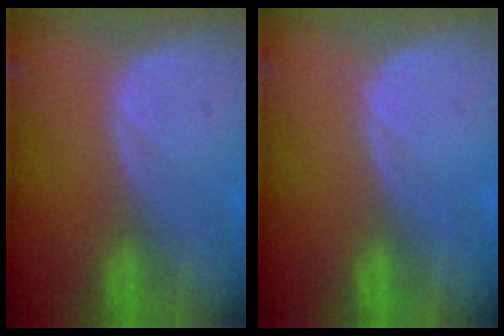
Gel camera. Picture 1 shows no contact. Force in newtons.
{"total": 0.0}